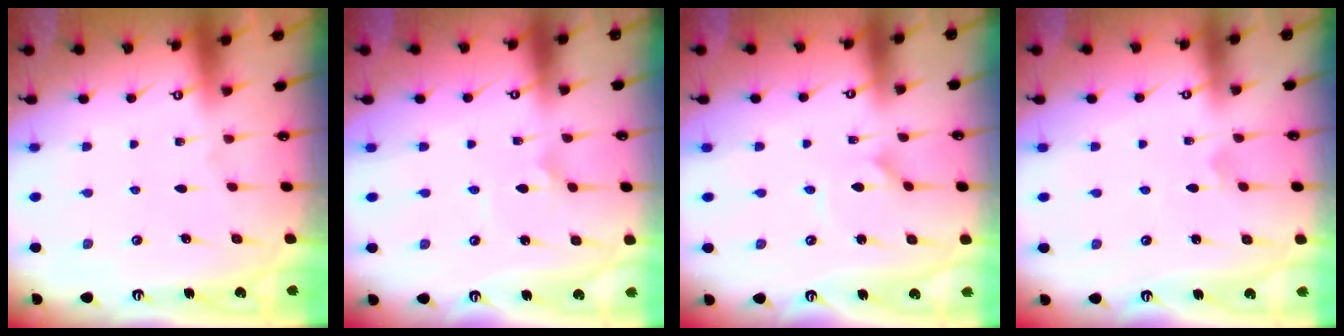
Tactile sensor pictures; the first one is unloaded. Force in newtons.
{"total": 2.2, "press": 2.2, "slide": 0.1}
{"total": 1.0, "press": 1.0, "slide": 0.2}
{"total": 1.5, "press": 1.5, "slide": 0.1}